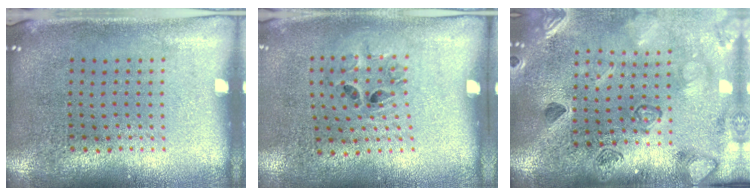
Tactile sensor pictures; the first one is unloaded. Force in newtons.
{"total": 1.3, "press": 0.7, "slide": 1.2}
{"total": 2.3, "press": 2.3, "slide": 0.3}